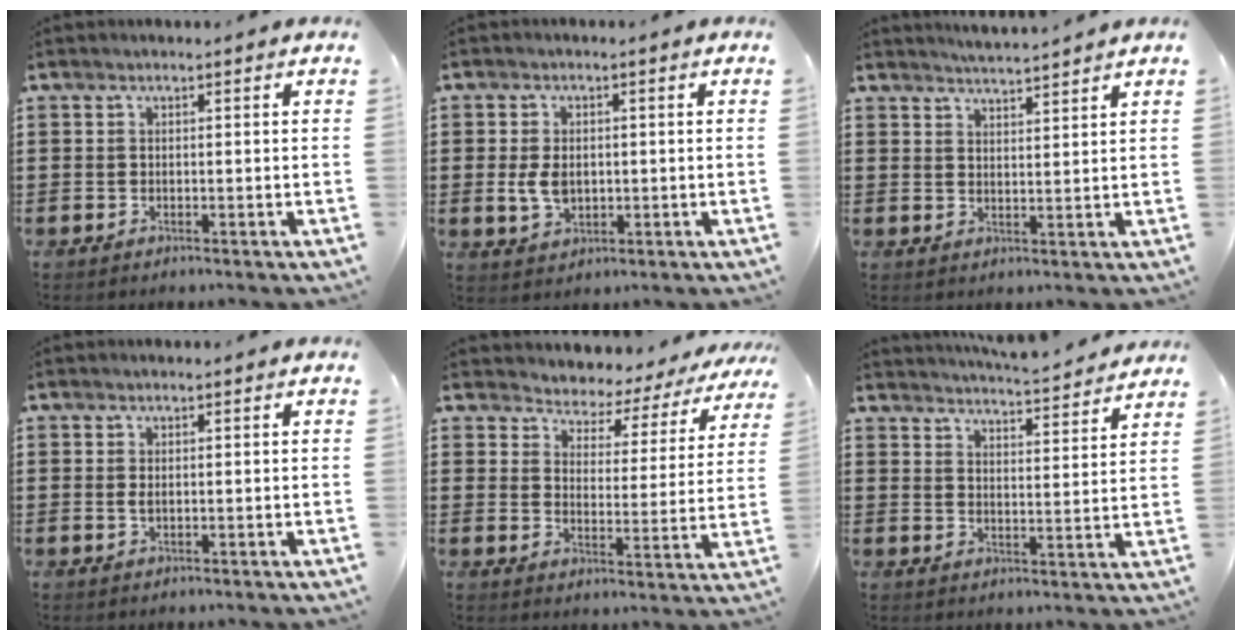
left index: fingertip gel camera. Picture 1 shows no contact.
{"total": 4.4, "force": [-0.1, 3.0, 3.3], "torque": [-0.081, 0.003, -0.005]}
{"total": 3.0, "force": [3.0, -0.4, -0.1], "torque": [-0.009, -0.012, 0.056]}
{"total": 1.1, "force": [0.2, 0.3, 1.0], "torque": [-0.021, 0.003, 0.003]}
{"total": 3.1, "force": [3.1, 0.7, -0.2], "torque": [-0.021, -0.030, 0.043]}
{"total": 4.4, "force": [4.3, -0.5, 0.4], "torque": [-0.021, -0.036, 0.072]}